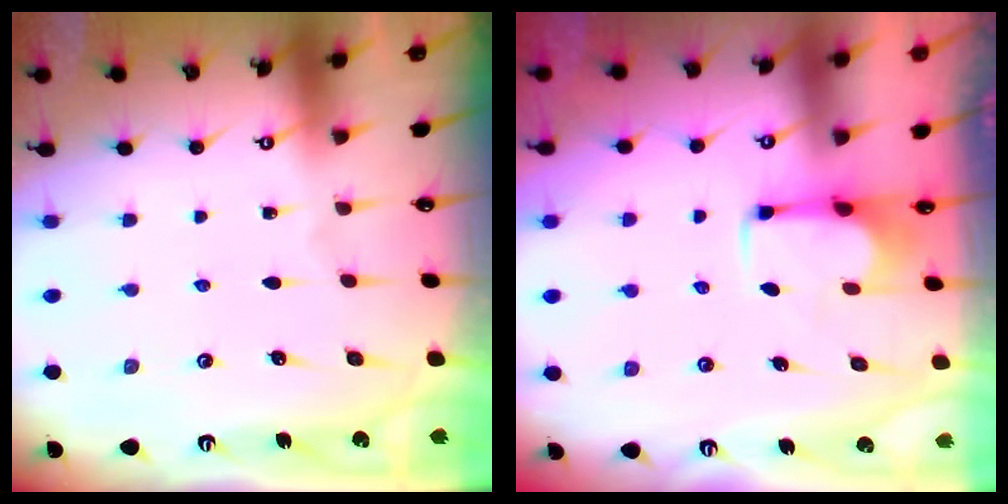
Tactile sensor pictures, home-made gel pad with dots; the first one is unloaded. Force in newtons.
{"total": 2.5, "press": 2.4, "slide": 0.8}